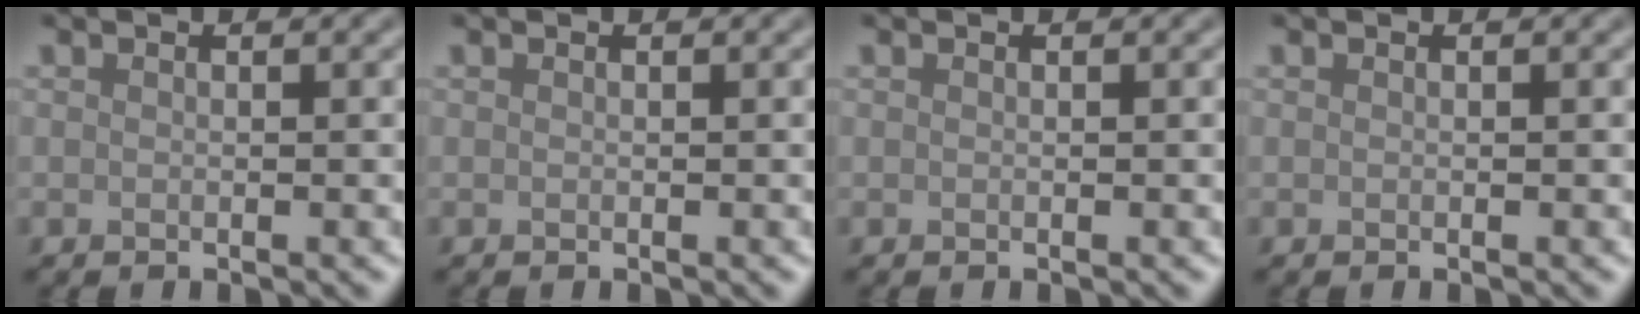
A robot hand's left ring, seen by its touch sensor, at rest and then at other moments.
{"total": 0.0}
{"total": 0.0}
{"total": 0.0}